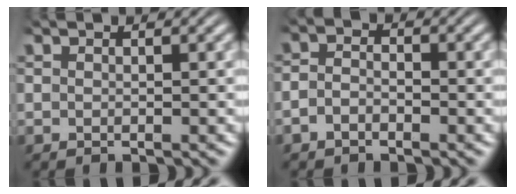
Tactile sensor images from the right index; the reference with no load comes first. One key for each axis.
{"total": 2.0, "fx": -1.3, "fy": 1.2, "fz": 0.9, "tx": -0.024, "ty": -0.010, "tz": -0.022}